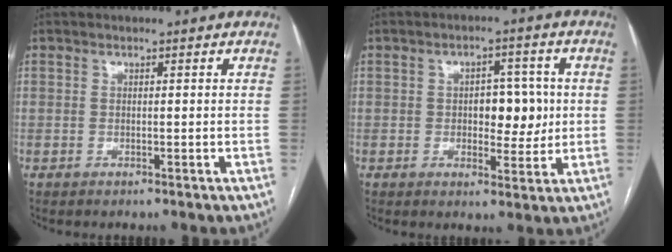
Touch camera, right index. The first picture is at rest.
{"total": 6.4, "force": [0.3, 3.4, 5.4], "torque": [-0.066, 0.011, 0.007]}